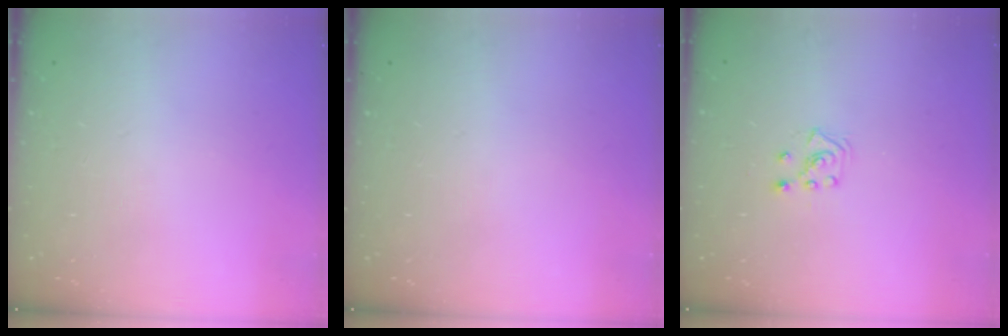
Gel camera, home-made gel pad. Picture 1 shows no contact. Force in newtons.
{"total": 0.0}
{"total": 4.4, "press": 4.3, "slide": 0.6}